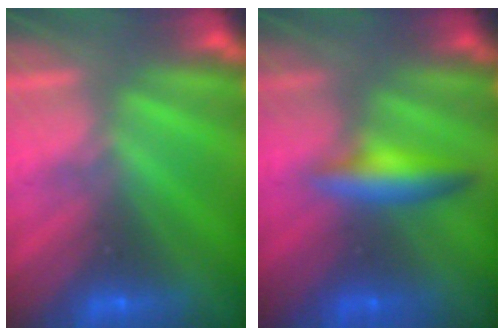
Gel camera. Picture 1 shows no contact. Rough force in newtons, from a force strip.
{"total": 2.4}